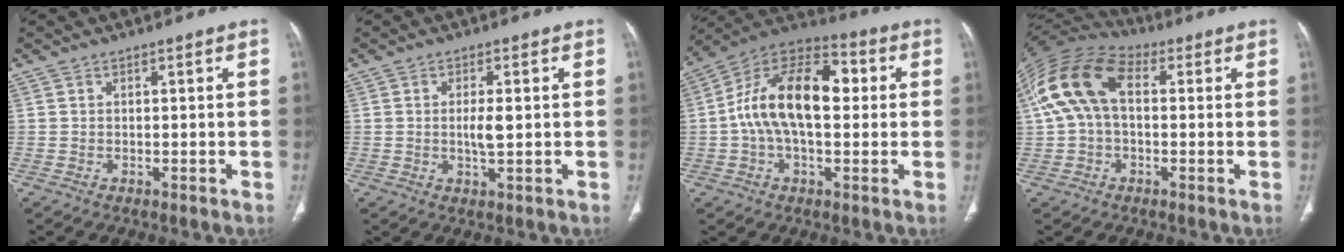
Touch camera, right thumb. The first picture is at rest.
{"total": 3.6, "force": [0.2, 1.0, 3.4], "torque": [-0.063, -0.003, 0.005]}
{"total": 18.5, "force": [1.8, 10.0, 15.4], "torque": [-0.255, 0.041, 0.022]}
{"total": 14.8, "force": [2.2, 9.1, 11.5], "torque": [-0.234, 0.044, 0.032]}